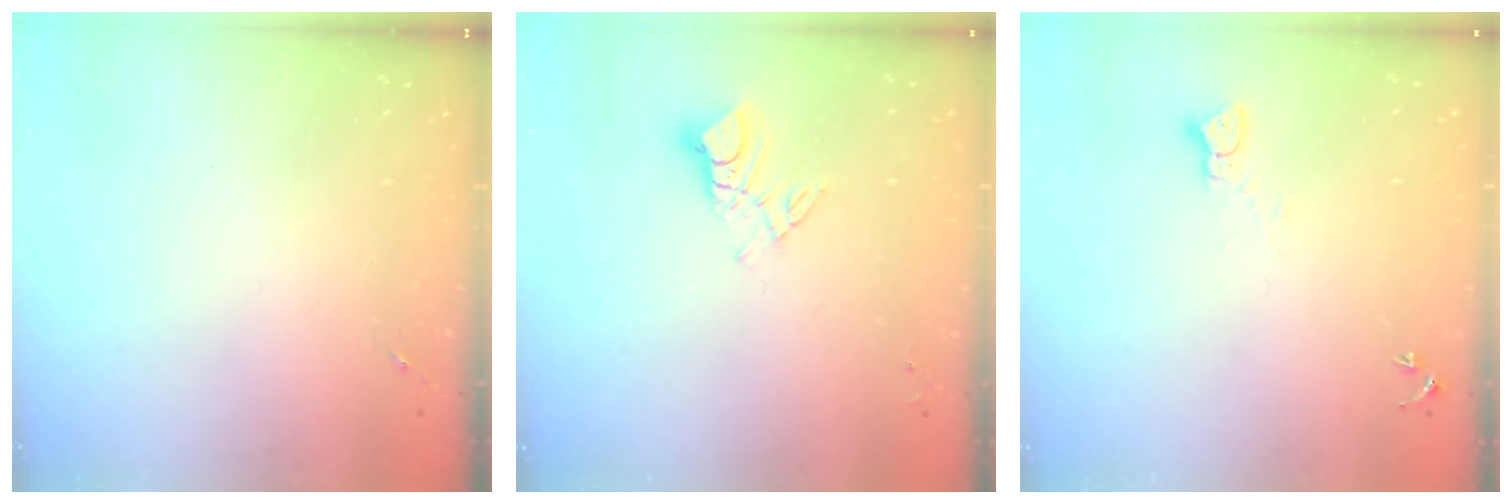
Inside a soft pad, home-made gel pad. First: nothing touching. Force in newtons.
{"total": 6.8, "press": 6.8, "slide": 0.5}
{"total": 2.3, "press": 2.3, "slide": 0.3}